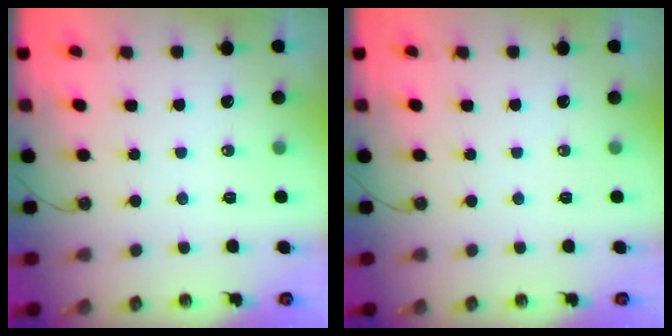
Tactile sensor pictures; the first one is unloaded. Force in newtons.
{"total": 0.0}